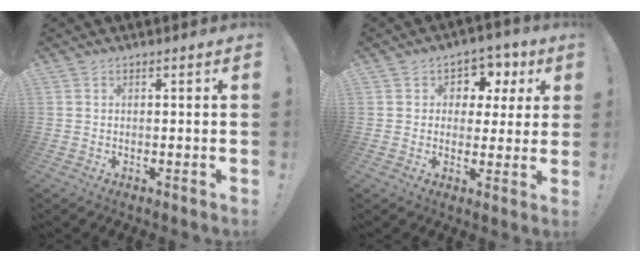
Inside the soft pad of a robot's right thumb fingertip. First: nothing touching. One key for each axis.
{"total": 6.7, "fx": 2.0, "fy": 6.0, "fz": 2.1, "tx": -0.021, "ty": -0.012, "tz": 0.038}